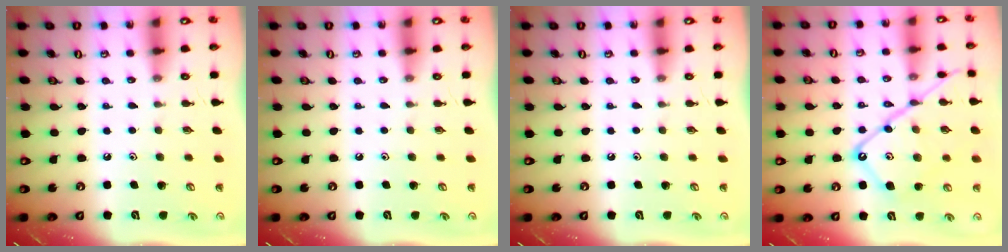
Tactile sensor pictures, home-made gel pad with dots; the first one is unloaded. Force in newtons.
{"total": 0.0}
{"total": 0.0}
{"total": 16.5, "press": 16.4, "slide": 1.4}